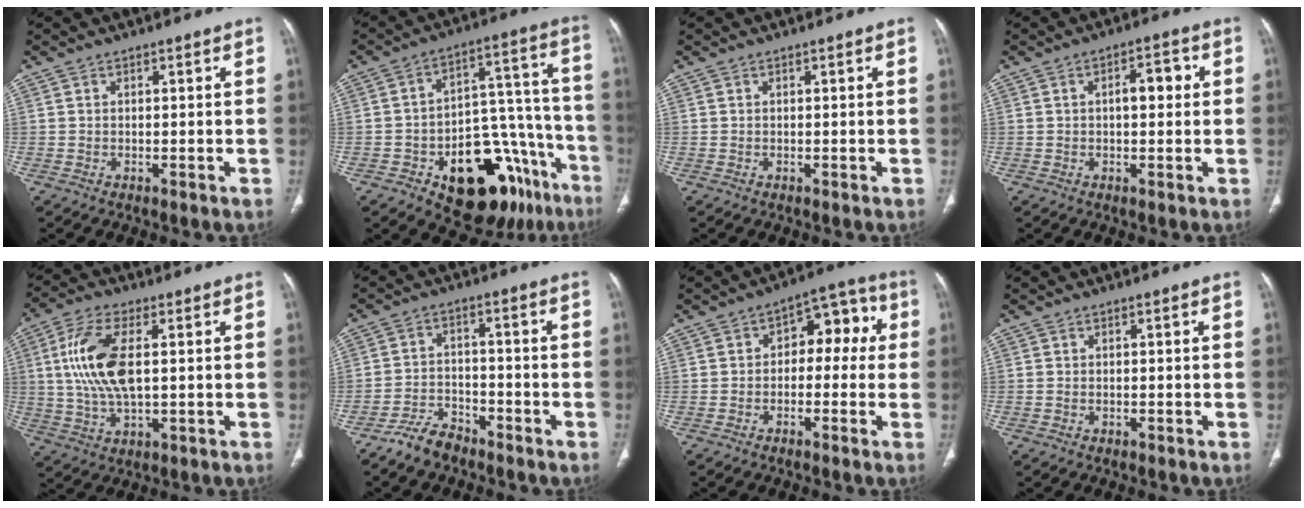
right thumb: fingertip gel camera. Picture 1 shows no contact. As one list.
[{"total": 24.5, "force": [-12.7, 12.8, 16.5], "torque": [-0.148, 0.102, -0.170]}, {"total": 0.0}, {"total": 4.8, "force": [0.6, 2.4, 4.2], "torque": [-0.055, 0.013, 0.005]}, {"total": 12.8, "force": [1.9, 5.6, 11.4], "torque": [-0.248, 0.002, 0.040]}, {"total": 5.7, "force": [-4.8, 2.5, 1.8], "torque": [-0.035, 0.023, -0.090]}, {"total": 9.2, "force": [0.6, 5.8, 7.1], "torque": [-0.050, 0.043, -0.003]}, {"total": 0.0}]